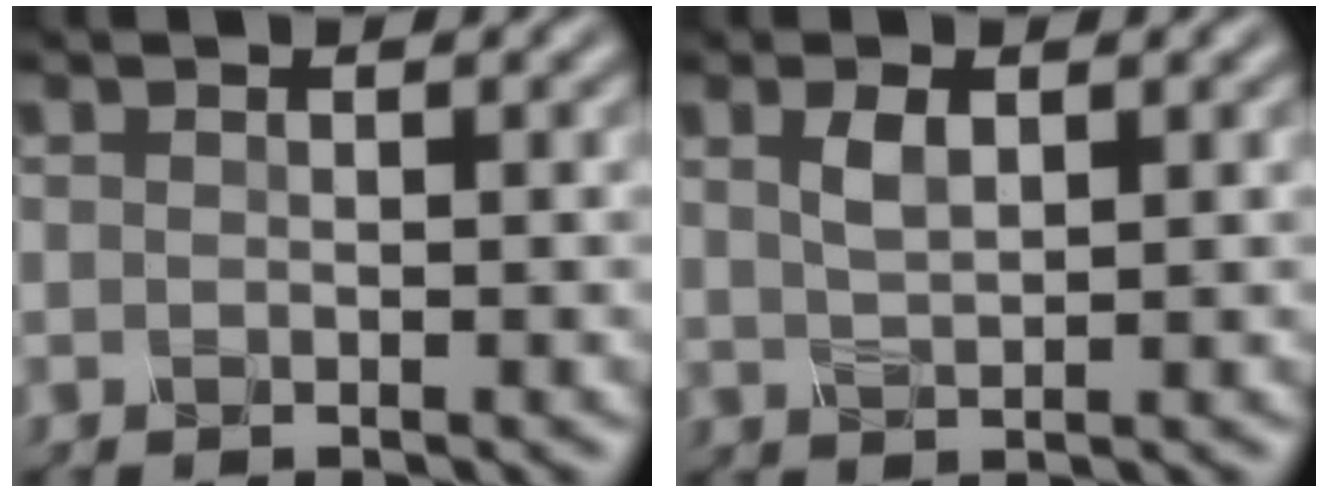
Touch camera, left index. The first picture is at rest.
{"total": 1.9, "force": [1.0, 0.6, 1.5], "torque": [-0.038, 0.005, 0.023]}